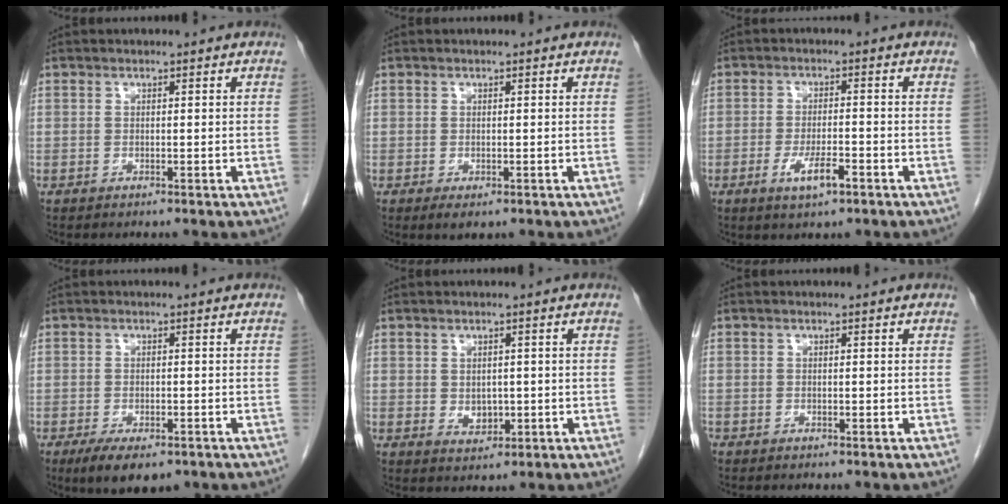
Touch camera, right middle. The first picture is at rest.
{"total": 1.6, "force": [-0.8, 0.7, 1.2], "torque": [-0.019, -0.005, -0.005]}
{"total": 4.7, "force": [-2.4, 0.9, 4.0], "torque": [-0.079, -0.003, -0.041]}
{"total": 6.9, "force": [-4.7, 2.6, 4.4], "torque": [-0.073, -0.012, -0.073]}
{"total": 2.5, "force": [-0.2, 1.9, 1.6], "torque": [-0.023, -0.001, 0.005]}
{"total": 0.0}